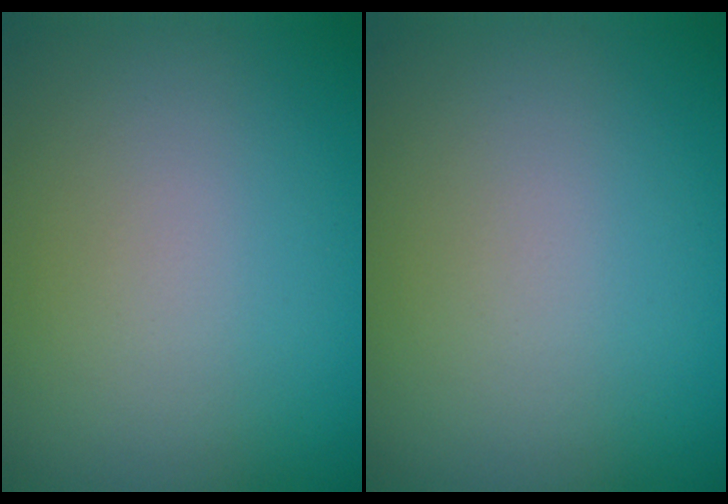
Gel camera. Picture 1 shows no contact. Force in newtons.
{"total": 0.0}